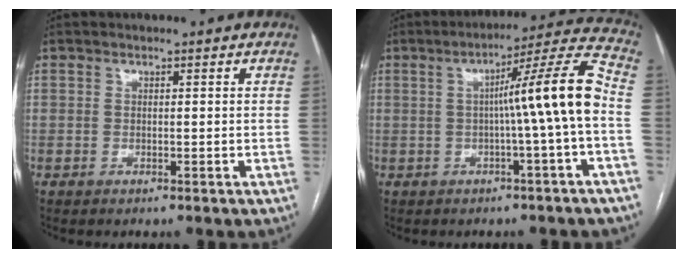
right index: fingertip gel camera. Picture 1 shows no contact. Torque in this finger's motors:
{"motor_torque": [1.11, -0.15, 0.43, 0.13]}